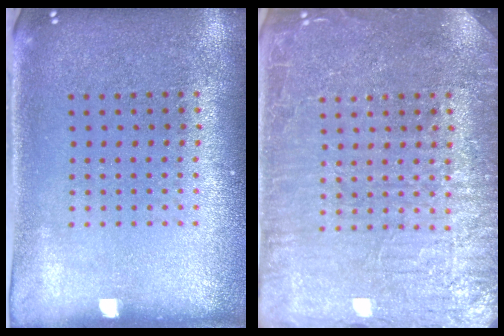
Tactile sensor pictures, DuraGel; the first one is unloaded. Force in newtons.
{"total": 4.1, "press": 4.0, "slide": 0.6}